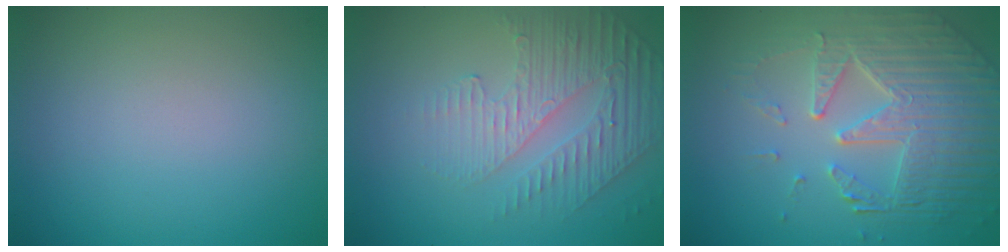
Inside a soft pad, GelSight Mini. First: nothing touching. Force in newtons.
{"total": 4.8, "press": 3.1, "slide": 3.6}
{"total": 7.1, "press": 5.3, "slide": 4.7}